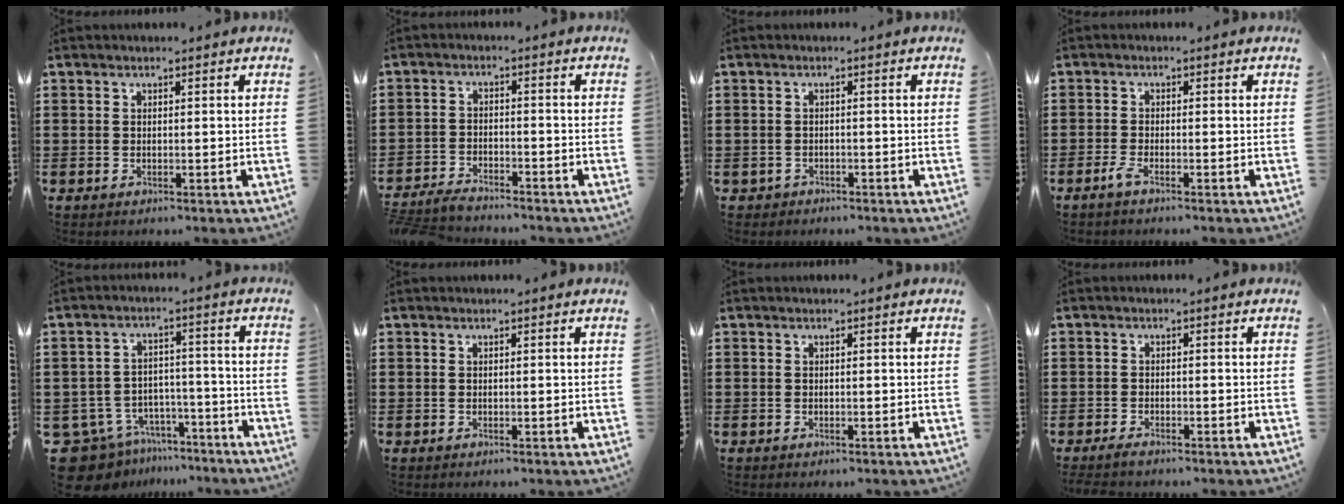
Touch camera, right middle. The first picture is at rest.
{"total": 3.4, "force": [-3.3, 0.6, 0.4], "torque": [-0.019, 0.003, -0.072]}
{"total": 0.9, "force": [-0.8, 0.4, 0.0], "torque": [-0.004, 0.000, -0.019]}
{"total": 1.7, "force": [-1.2, 0.2, 1.3], "torque": [-0.038, -0.007, -0.026]}
{"total": 8.8, "force": [-7.7, 3.9, 1.6], "torque": [-0.060, 0.023, -0.151]}
{"total": 0.0}
{"total": 0.0}
{"total": 1.3, "force": [-1.1, 0.3, 0.4], "torque": [-0.019, -0.004, -0.024]}